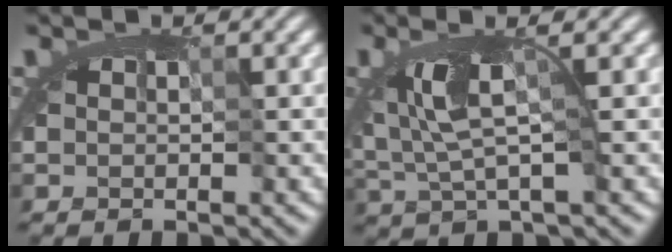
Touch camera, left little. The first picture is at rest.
{"total": 2.7, "force": [-0.8, 0.4, 2.6], "torque": [-0.055, -0.010, -0.014]}